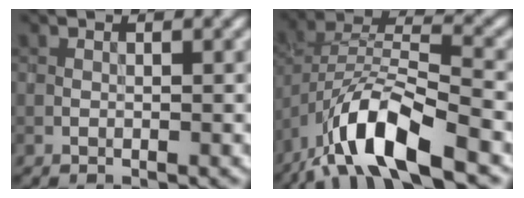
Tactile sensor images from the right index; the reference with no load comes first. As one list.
[{"total": 9.7, "force": [-5.9, 3.2, 7.0], "torque": [-0.127, 0.005, -0.116]}]